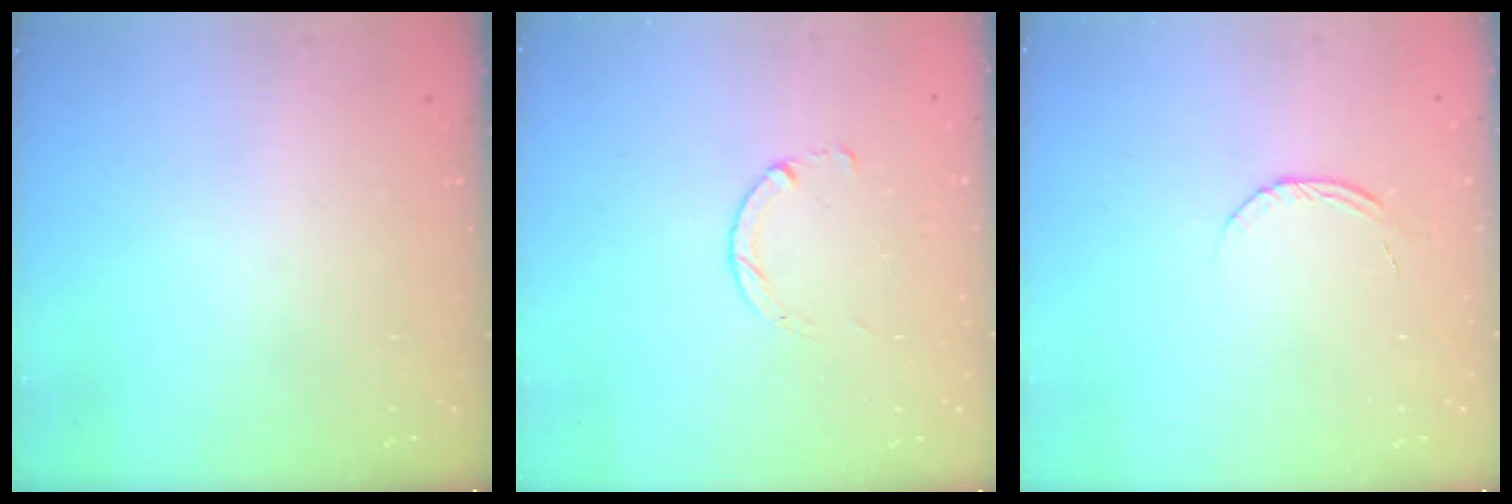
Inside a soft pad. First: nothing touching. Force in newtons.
{"total": 1.8, "press": 1.8, "slide": 0.2}
{"total": 4.2, "press": 4.2, "slide": 0.4}